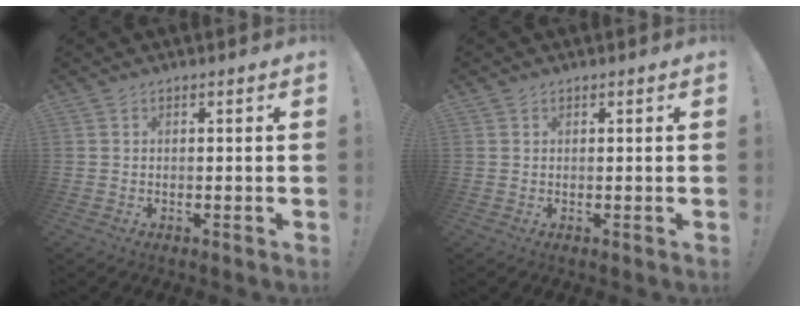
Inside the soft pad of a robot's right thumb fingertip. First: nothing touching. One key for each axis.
{"total": 0.6, "fx": 0.4, "fy": 0.4, "fz": 0.0, "tx": 0.004, "ty": -0.002, "tz": 0.007}